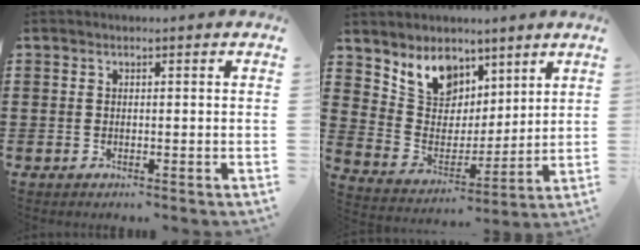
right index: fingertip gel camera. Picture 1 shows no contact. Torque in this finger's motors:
{"motor_torque": [0.53, 0.40, 0.57, 0.11]}